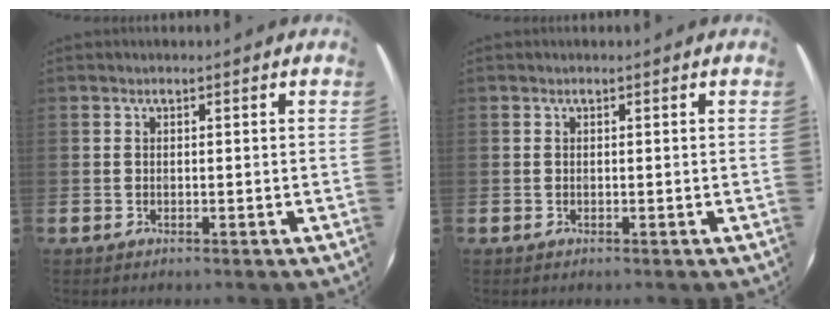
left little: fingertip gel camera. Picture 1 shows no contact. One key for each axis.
{"total": 0.0}